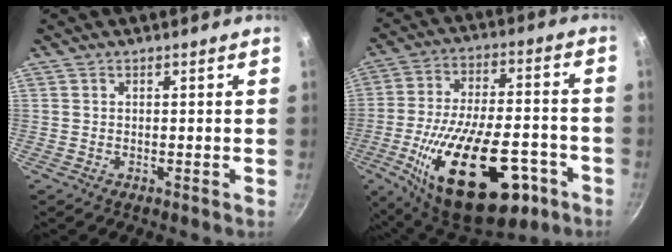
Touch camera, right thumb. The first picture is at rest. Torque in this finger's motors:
{"motor_torque": [2.50, 2.51, 2.46, -0.31, 0.56]}